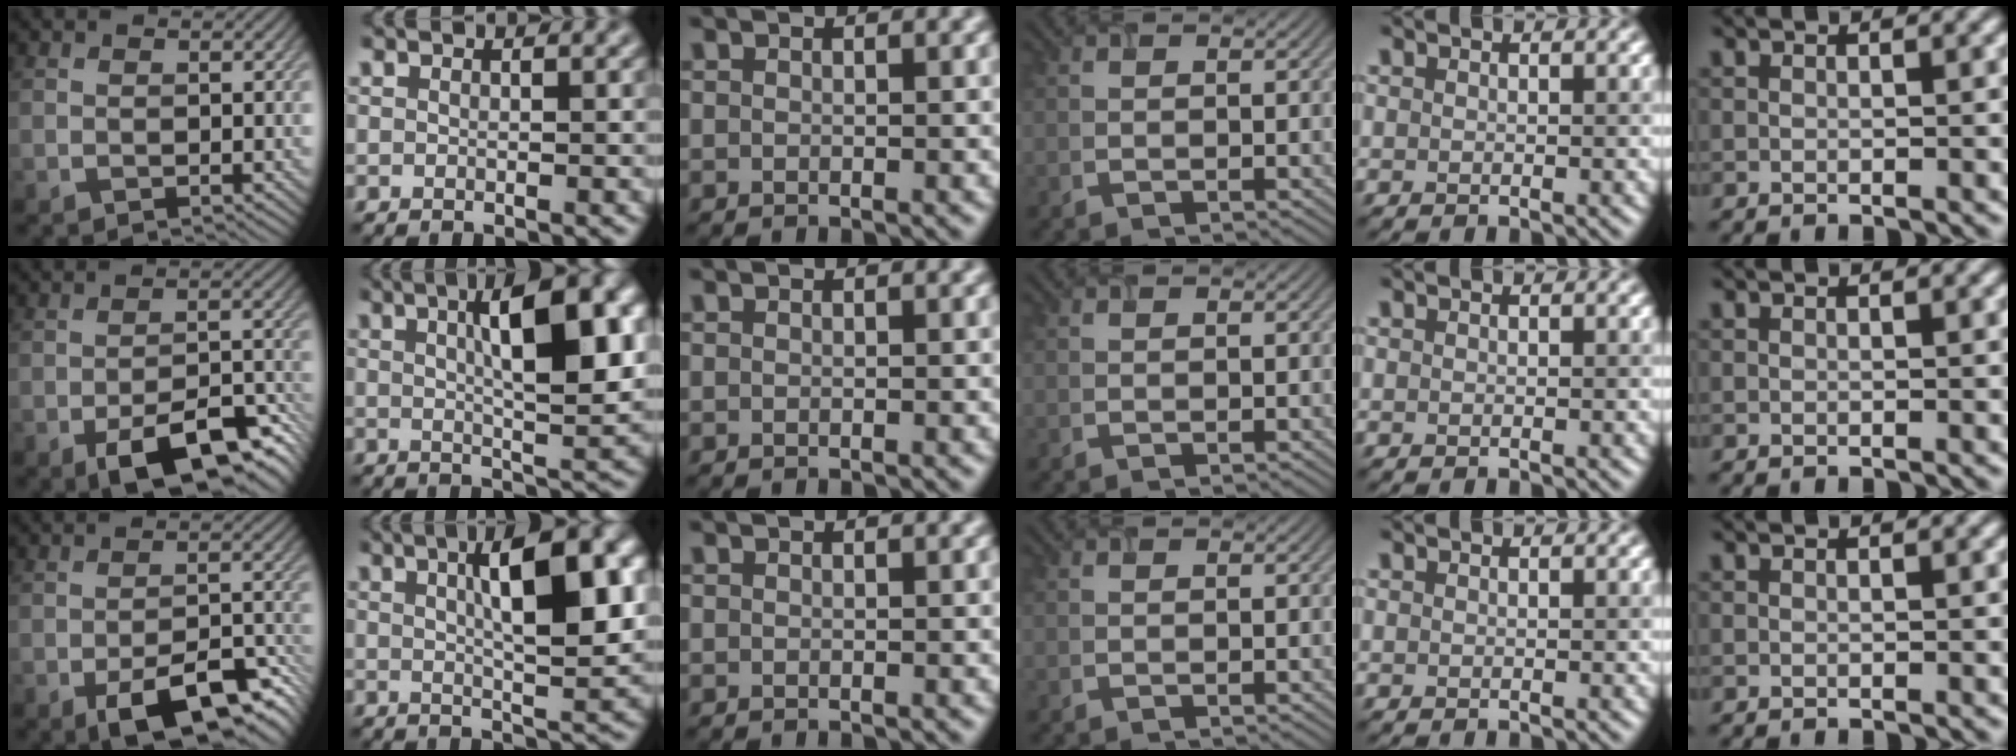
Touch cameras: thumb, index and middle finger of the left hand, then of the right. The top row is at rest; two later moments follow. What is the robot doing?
{"motion": "close", "object": "airpods case & airpods"}